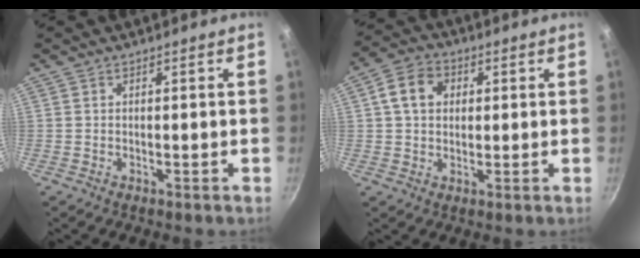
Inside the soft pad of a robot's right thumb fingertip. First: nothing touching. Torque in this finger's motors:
{"motor_torque": [0.21, 1.90, 0.71, -0.21, 0.04]}